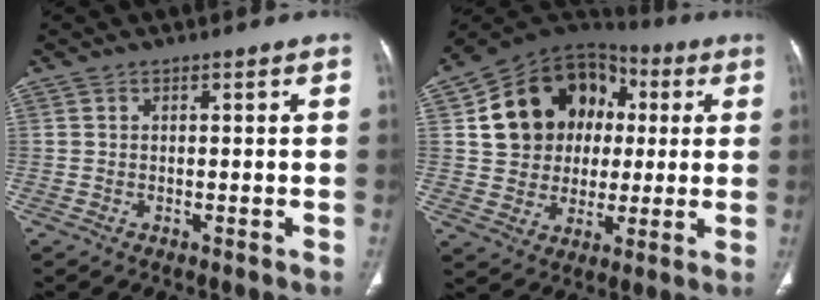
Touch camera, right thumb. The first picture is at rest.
{"total": 19.4, "force": [3.5, 16.0, 10.2], "torque": [-0.131, 0.031, 0.064]}